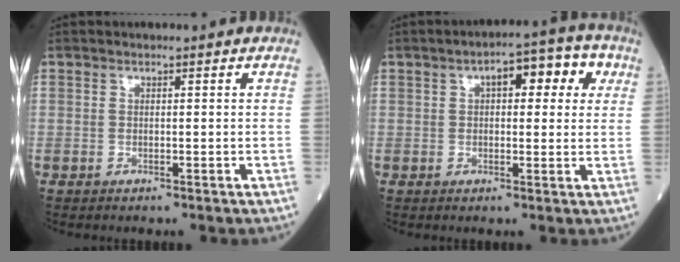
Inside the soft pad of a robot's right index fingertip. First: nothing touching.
{"total": 7.9, "force": [2.7, 3.3, 6.6], "torque": [-0.079, 0.033, 0.028]}